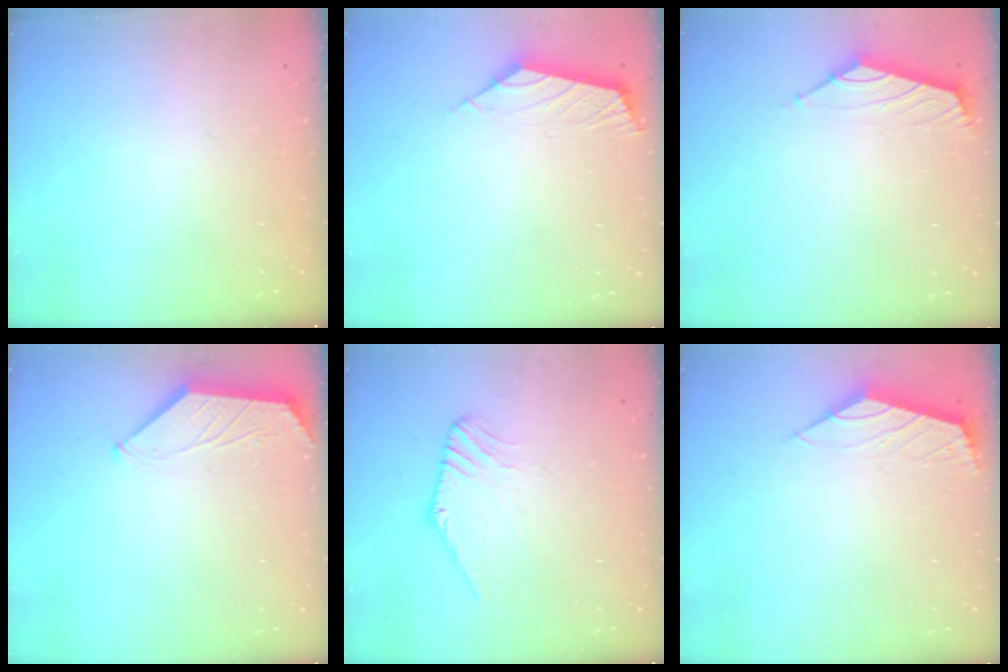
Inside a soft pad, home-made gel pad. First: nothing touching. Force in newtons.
{"total": 2.9, "press": 2.9, "slide": 0.7}
{"total": 1.7, "press": 1.6, "slide": 0.7}
{"total": 0.0}
{"total": 1.0, "press": 1.0, "slide": 0.2}
{"total": 2.1, "press": 2.0, "slide": 0.6}